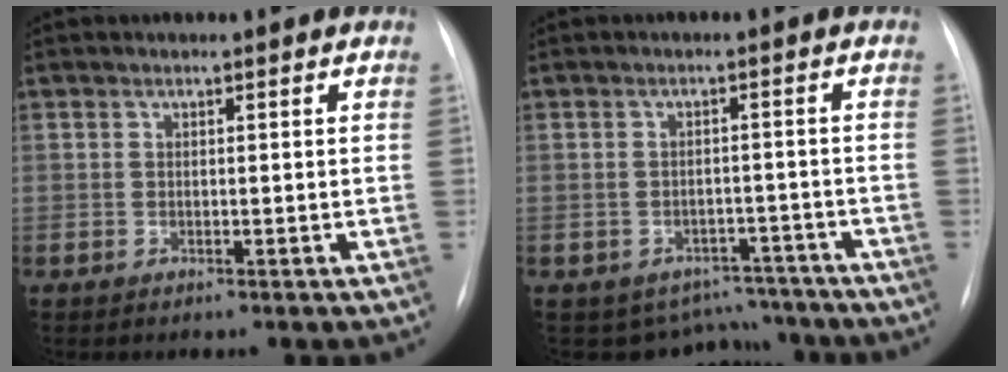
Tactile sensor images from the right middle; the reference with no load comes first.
{"total": 7.4, "force": [-6.3, 3.7, -0.6], "torque": [0.026, 0.032, -0.073]}